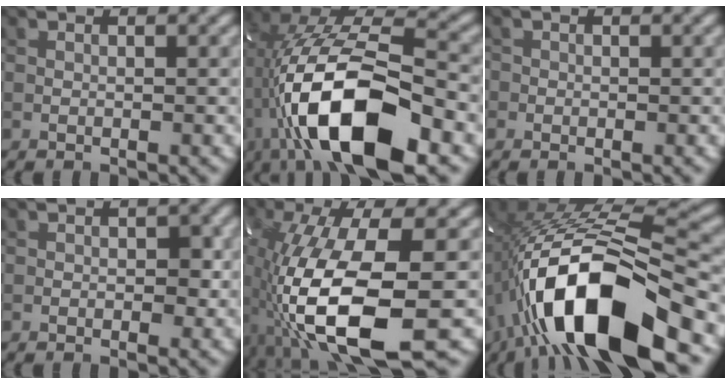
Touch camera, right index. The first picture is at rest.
{"total": 14.6, "force": [-4.2, 6.2, 12.6], "torque": [-0.232, -0.001, -0.077]}
{"total": 0.6, "force": [-0.1, 0.6, 0.0], "torque": [0.006, -0.005, -0.004]}
{"total": 1.5, "force": [0.0, 1.0, 1.1], "torque": [-0.010, -0.003, -0.003]}
{"total": 14.0, "force": [-4.7, 4.4, 12.4], "torque": [-0.262, -0.020, -0.079]}
{"total": 14.9, "force": [-5.8, 5.6, 12.5], "torque": [-0.239, 0.012, -0.104]}